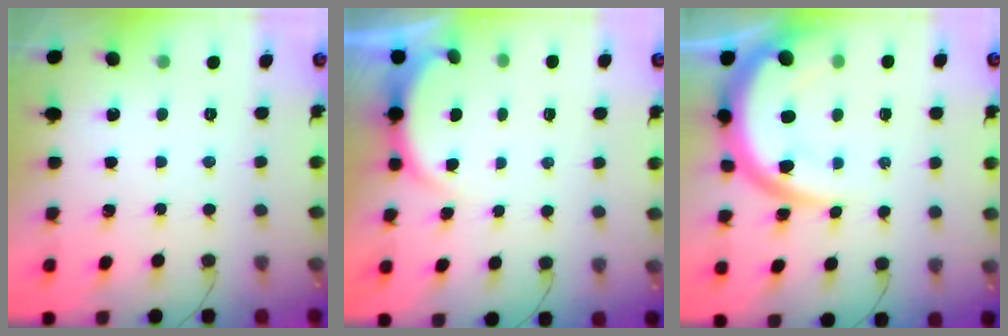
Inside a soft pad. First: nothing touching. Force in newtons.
{"total": 3.1, "press": 3.1, "slide": 0.5}
{"total": 12.2, "press": 12.1, "slide": 1.1}